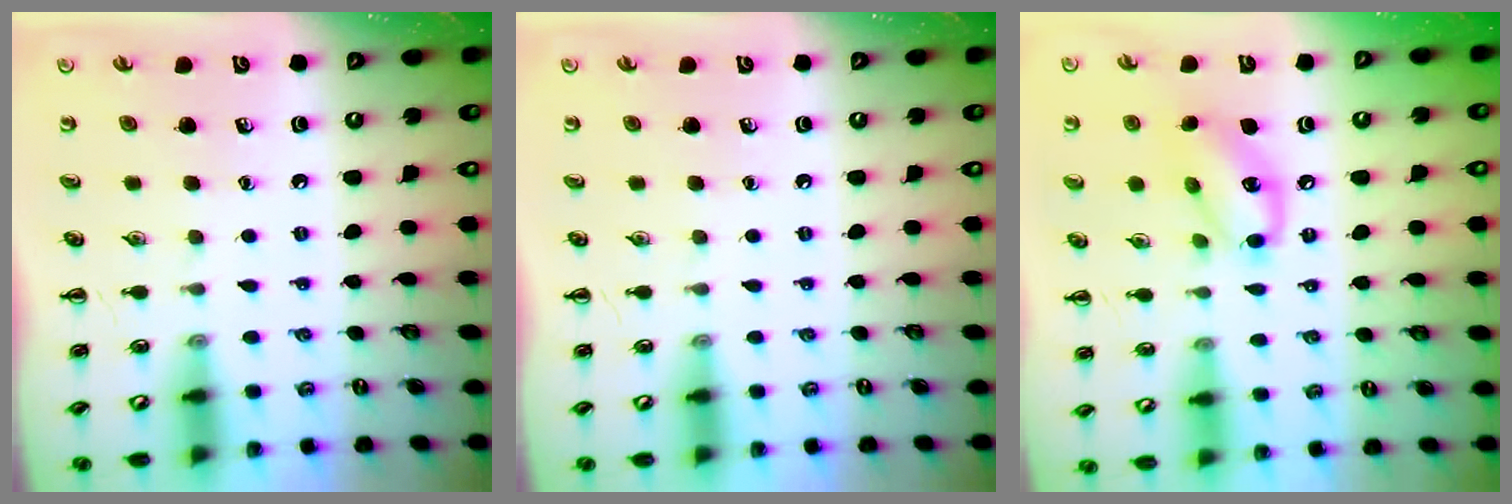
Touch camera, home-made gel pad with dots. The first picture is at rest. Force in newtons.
{"total": 0.0}
{"total": 12.7, "press": 12.6, "slide": 1.8}